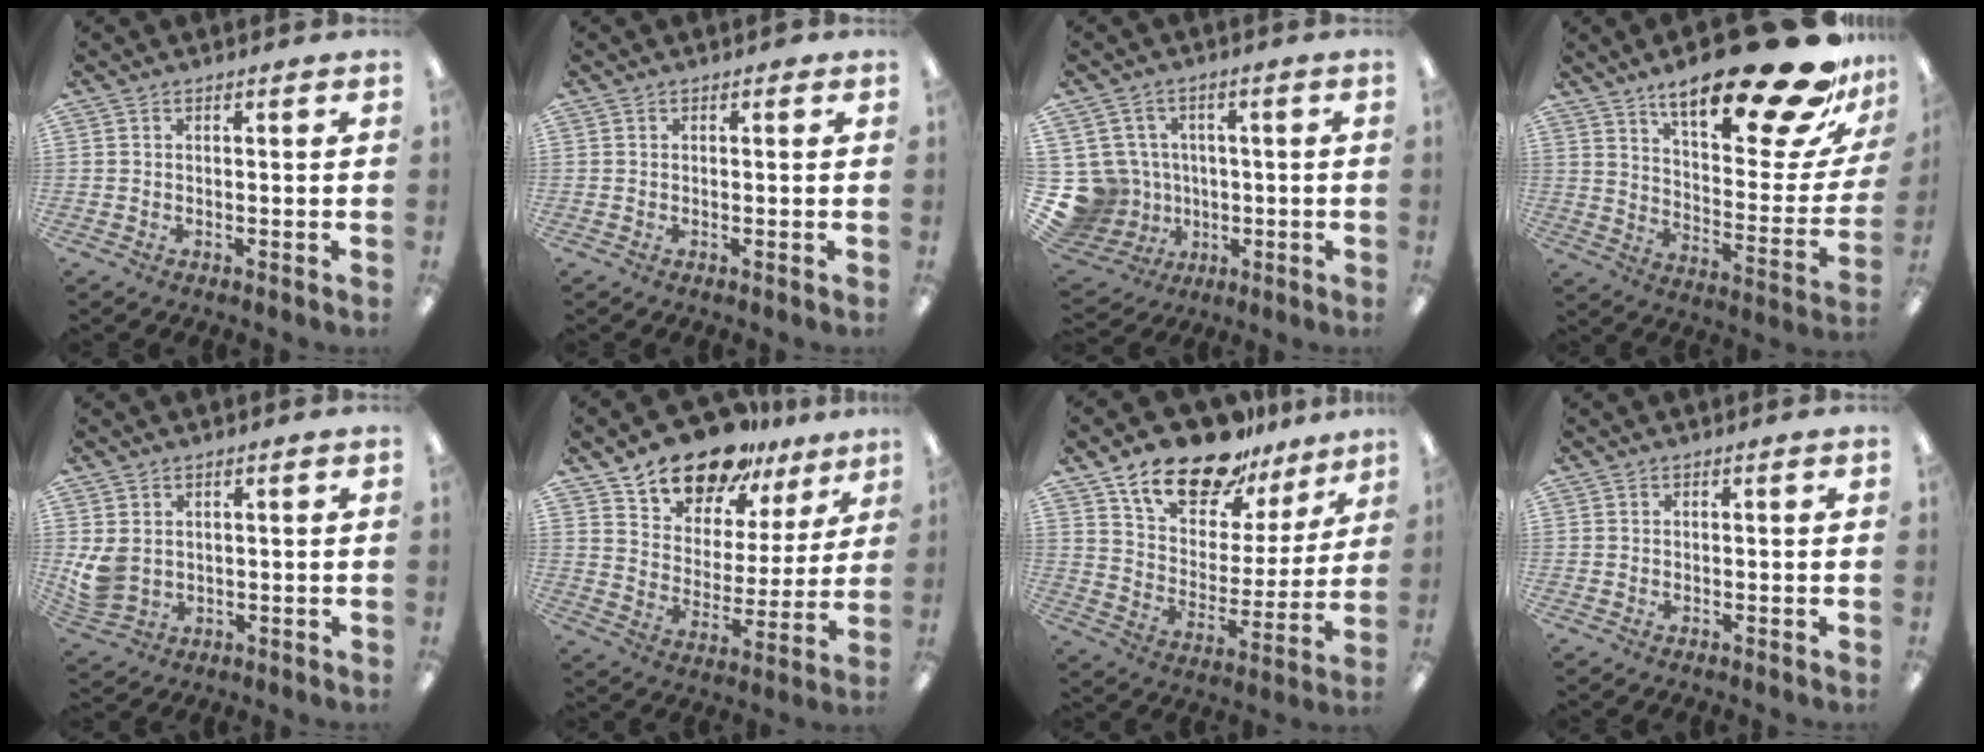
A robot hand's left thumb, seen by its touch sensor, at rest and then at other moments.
{"total": 0.0}
{"total": 12.4, "force": [-1.0, 11.8, 3.6], "torque": [-0.121, 0.003, -0.006]}
{"total": 28.0, "force": [19.6, 7.3, 18.6], "torque": [-0.256, -0.139, 0.310]}
{"total": 5.9, "force": [1.6, 4.8, 3.2], "torque": [-0.067, -0.003, 0.034]}
{"total": 16.6, "force": [13.7, 8.0, 4.9], "torque": [-0.095, -0.097, 0.251]}
{"total": 19.5, "force": [14.9, 9.3, 8.4], "torque": [-0.150, -0.094, 0.262]}
{"total": 0.0}